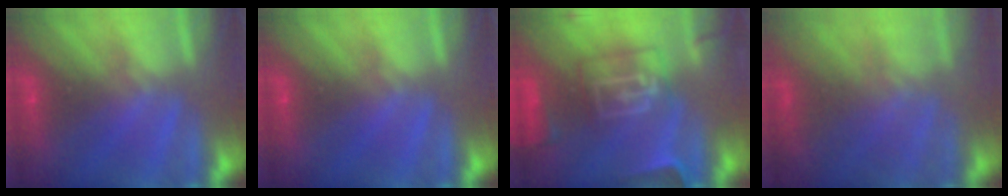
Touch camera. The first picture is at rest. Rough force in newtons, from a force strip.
{"total": 0.0}
{"total": 8.4}
{"total": 7.4}